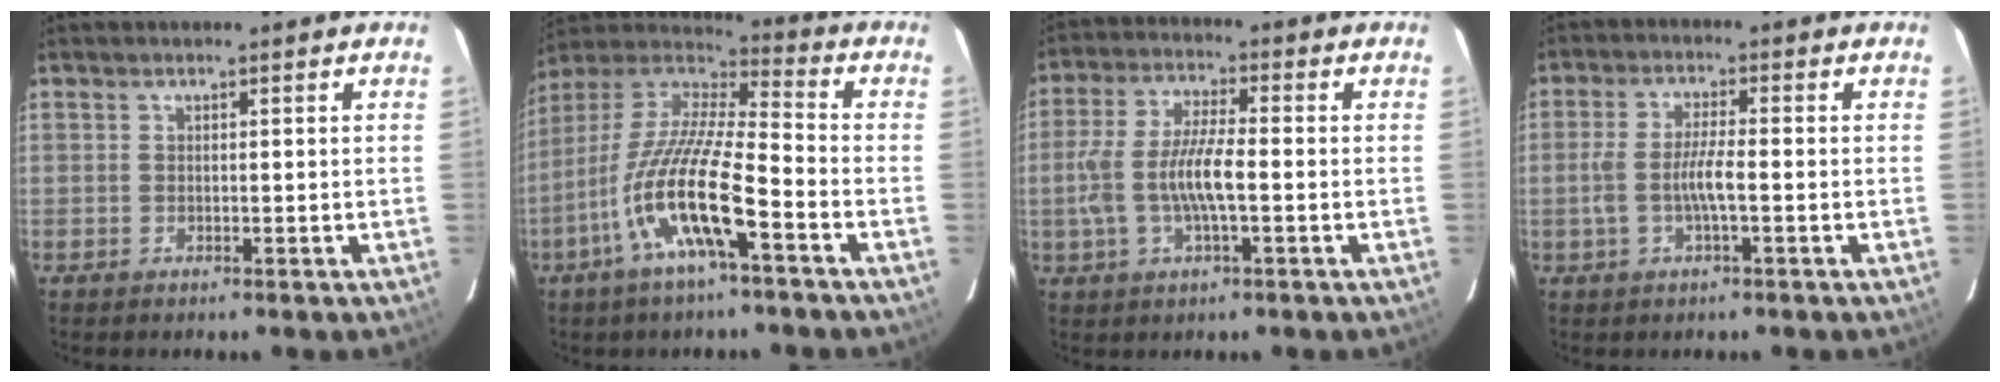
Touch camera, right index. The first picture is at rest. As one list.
[{"total": 16.4, "force": [-7.4, 2.8, 14.4], "torque": [-0.278, -0.017, -0.148]}, {"total": 9.7, "force": [-1.7, 2.7, 9.2], "torque": [-0.191, 0.002, -0.032]}, {"total": 5.6, "force": [-1.4, 0.9, 5.3], "torque": [-0.109, 0.001, -0.025]}]